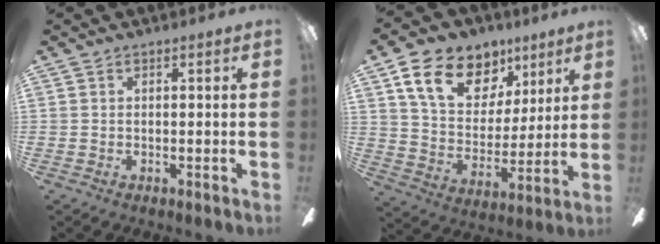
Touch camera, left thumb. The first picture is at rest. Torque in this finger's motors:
{"motor_torque": [0.94, 1.04, 1.34, -1.44, 0.18]}